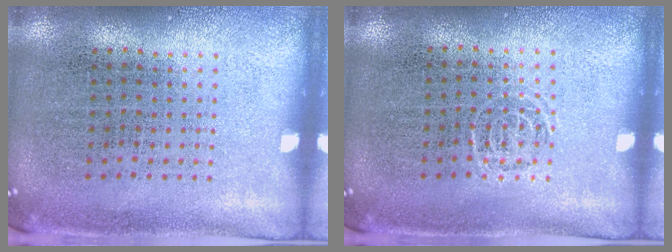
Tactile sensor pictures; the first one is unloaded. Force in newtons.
{"total": 0.5, "press": 0.4, "slide": 0.3}